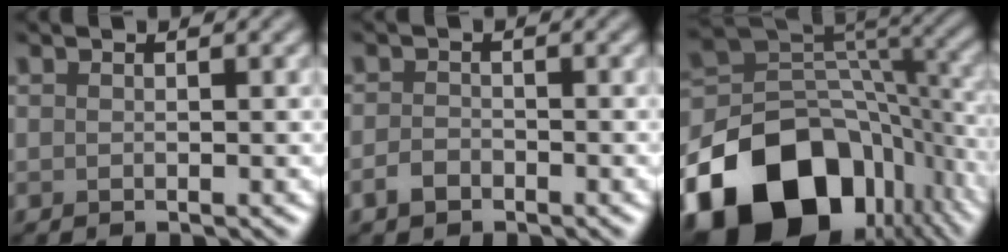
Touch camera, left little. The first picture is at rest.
{"total": 1.6, "force": [-1.1, 0.9, 0.7], "torque": [-0.013, 0.002, -0.024]}
{"total": 18.2, "force": [-10.1, 12.3, 8.8], "torque": [-0.195, -0.018, -0.158]}